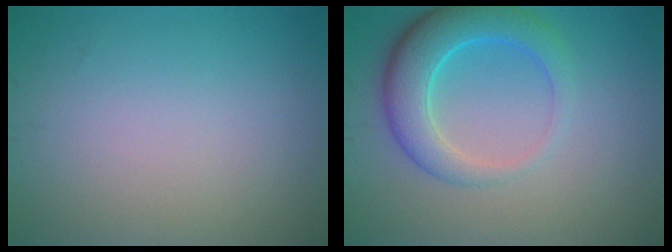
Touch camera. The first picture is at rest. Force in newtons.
{"total": 5.6, "press": 5.6, "slide": 0.3}